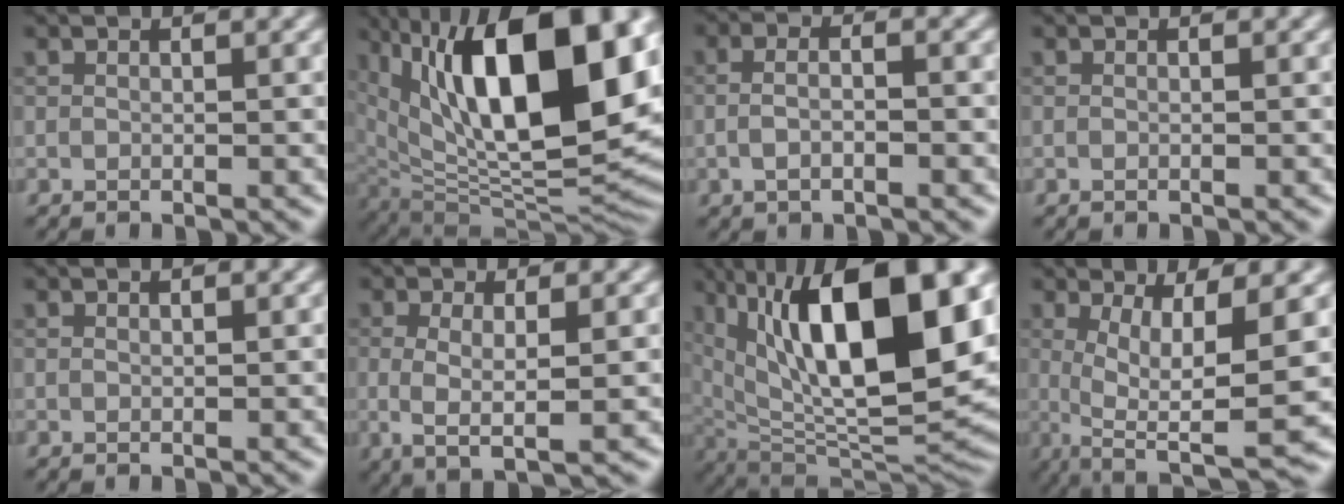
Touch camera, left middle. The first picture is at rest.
{"total": 17.1, "force": [5.0, 7.5, 14.5], "torque": [-0.223, 0.005, 0.092]}
{"total": 2.4, "force": [-0.8, 0.9, 2.1], "torque": [-0.034, -0.005, -0.015]}
{"total": 0.5, "force": [-0.4, 0.2, 0.3], "torque": [-0.002, 0.002, -0.008]}
{"total": 0.0}
{"total": 3.1, "force": [-0.8, 0.6, 3.0], "torque": [-0.063, -0.006, -0.008]}
{"total": 15.8, "force": [4.4, 6.0, 13.9], "torque": [-0.204, 0.000, 0.075]}
{"total": 8.9, "force": [-0.4, 2.2, 8.6], "torque": [-0.127, -0.003, -0.001]}